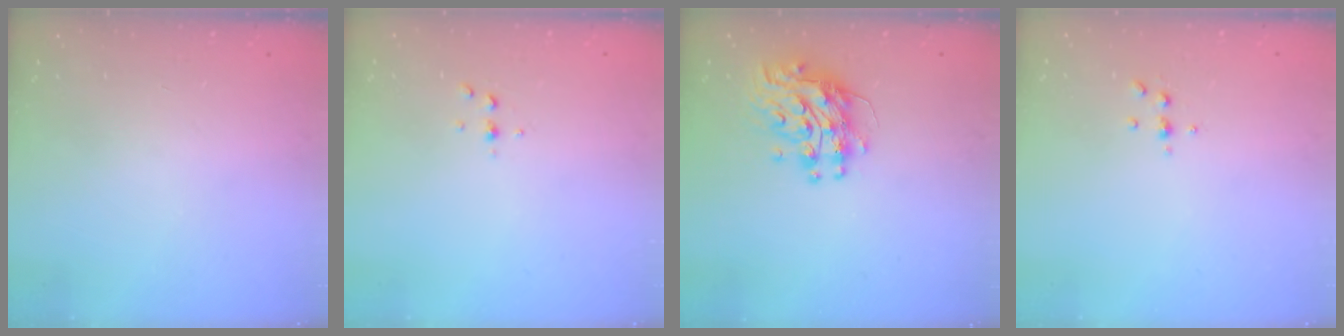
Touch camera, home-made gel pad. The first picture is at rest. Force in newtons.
{"total": 2.5, "press": 2.4, "slide": 0.2}
{"total": 11.5, "press": 11.5, "slide": 1.0}
{"total": 3.8, "press": 3.7, "slide": 0.5}